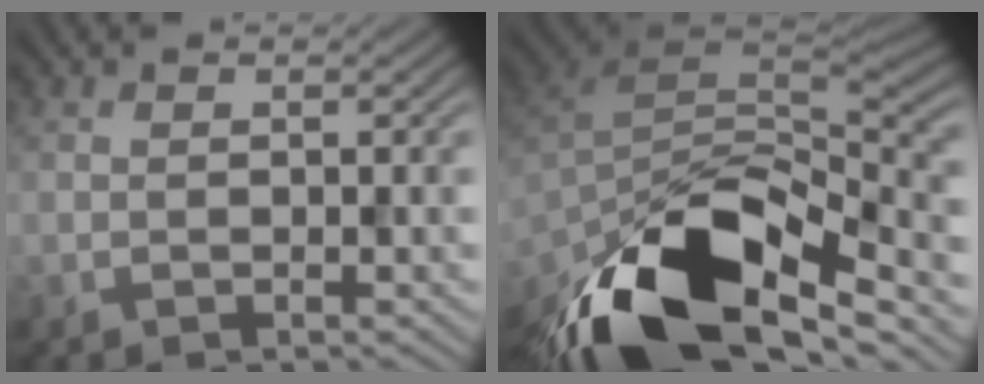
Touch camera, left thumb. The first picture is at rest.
{"total": 17.9, "force": [-10.8, 7.5, 12.1], "torque": [-0.268, -0.024, -0.189]}